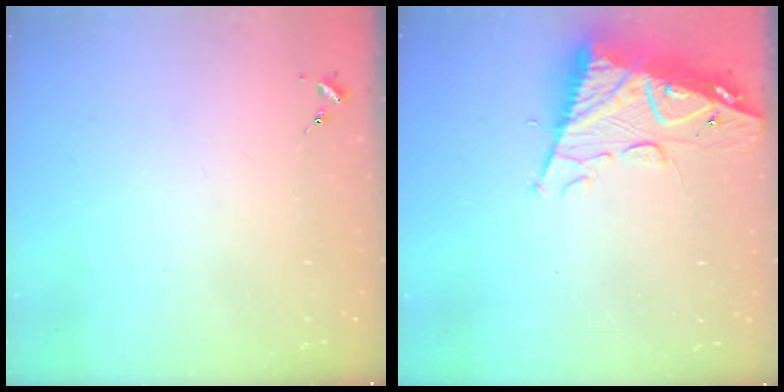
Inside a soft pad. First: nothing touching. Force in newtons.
{"total": 13.5, "press": 13.5, "slide": 1.3}